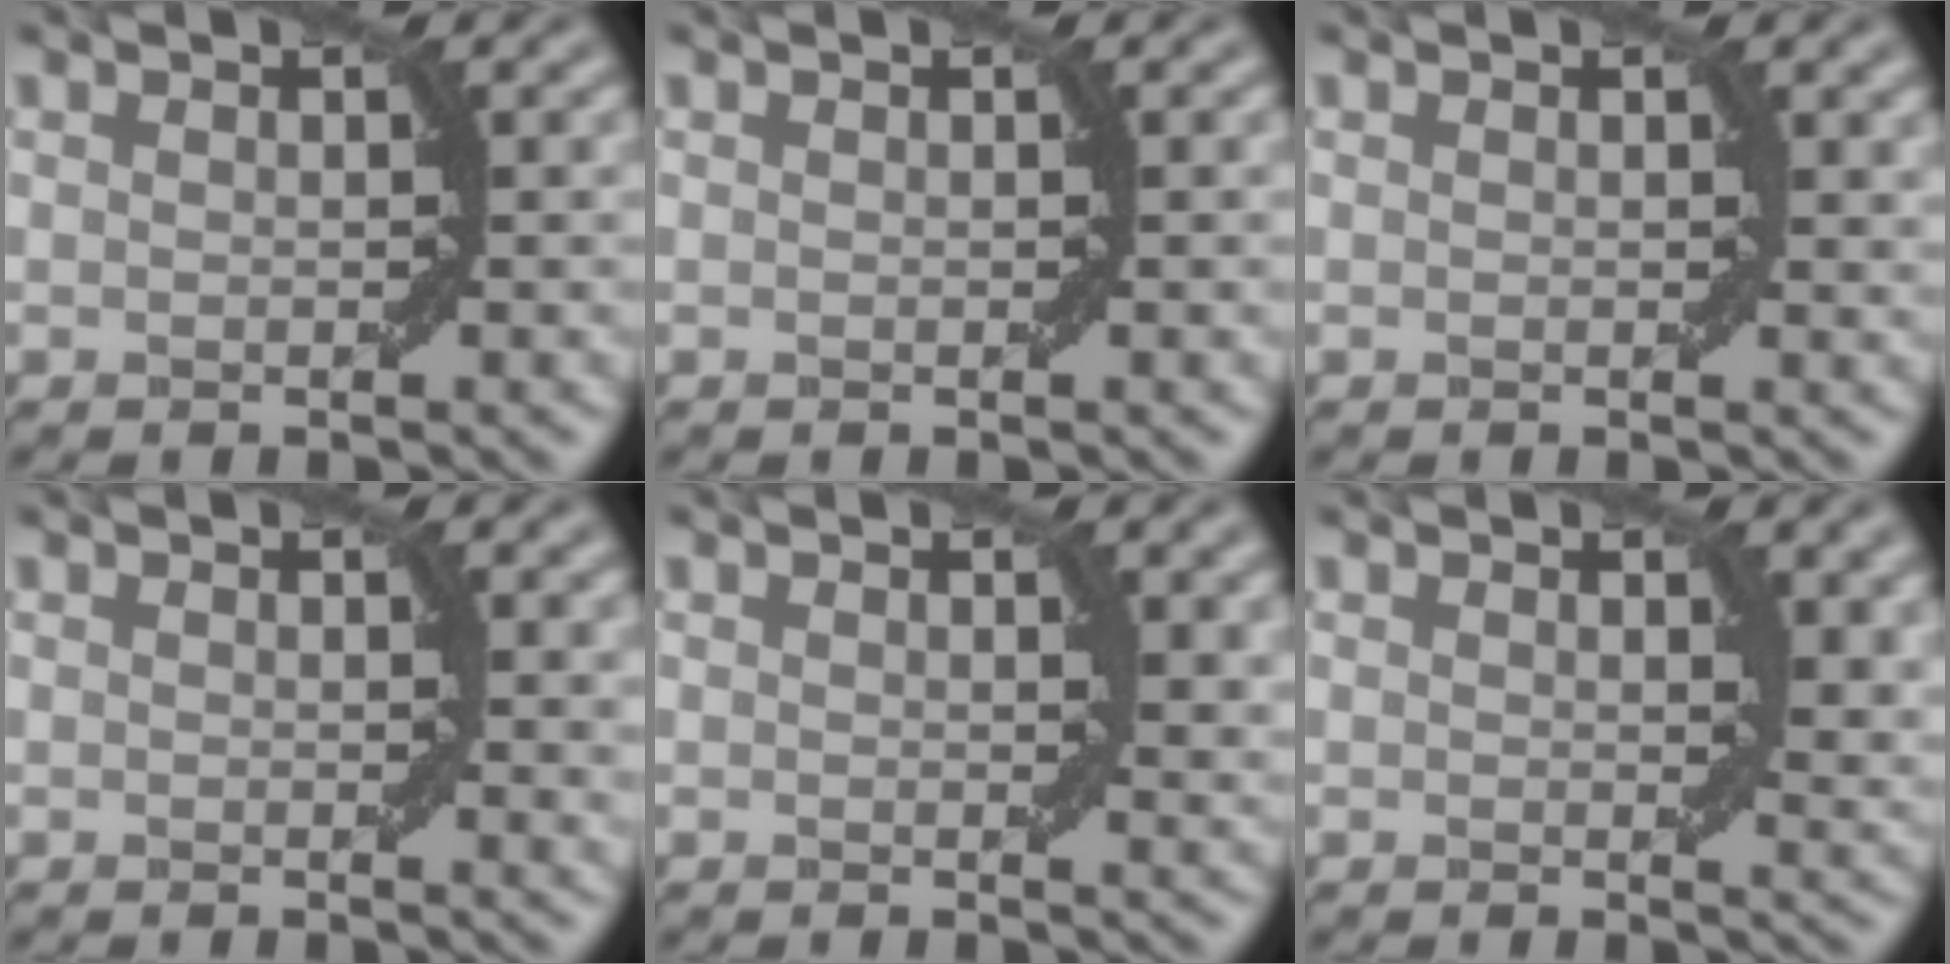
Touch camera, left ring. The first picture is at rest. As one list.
[{"total": 0.0}, {"total": 0.7, "force": [0.4, 0.4, 0.5], "torque": [-0.001, -0.004, 0.007]}, {"total": 1.1, "force": [0.5, 0.2, 1.0], "torque": [-0.007, -0.004, 0.007]}, {"total": 1.5, "force": [0.8, 0.6, 1.2], "torque": [-0.011, -0.006, 0.014]}, {"total": 2.7, "force": [1.1, 1.2, 2.1], "torque": [-0.024, -0.007, 0.019]}]